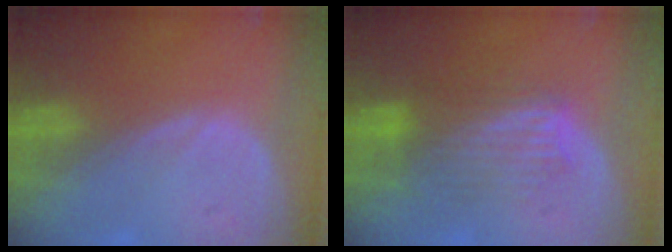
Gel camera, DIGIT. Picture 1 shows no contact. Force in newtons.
{"total": 6.3, "press": 6.3, "slide": 0.5}